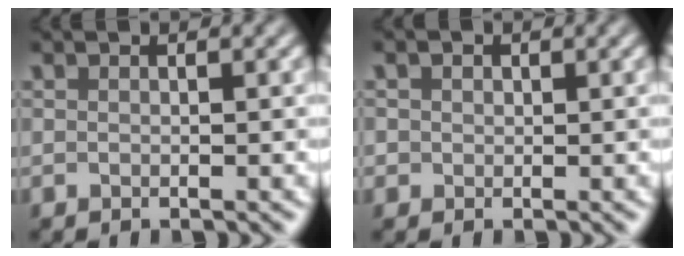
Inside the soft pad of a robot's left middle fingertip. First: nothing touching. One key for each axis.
{"total": 1.4, "fx": 0.5, "fy": 1.3, "fz": 0.4, "tx": 0.003, "ty": 0.008, "tz": -0.002}